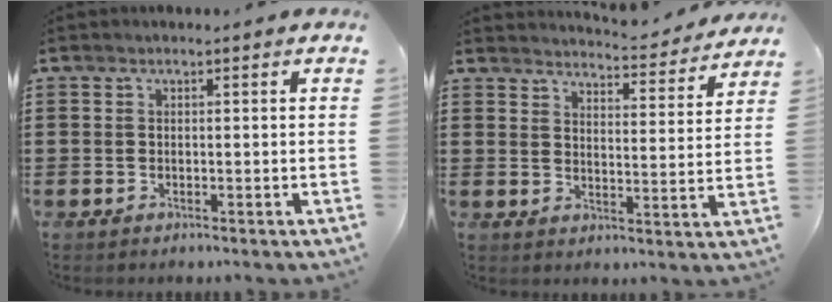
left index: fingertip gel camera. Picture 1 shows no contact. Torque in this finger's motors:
{"motor_torque": [0.40, -1.74, 0.60, 0.09]}